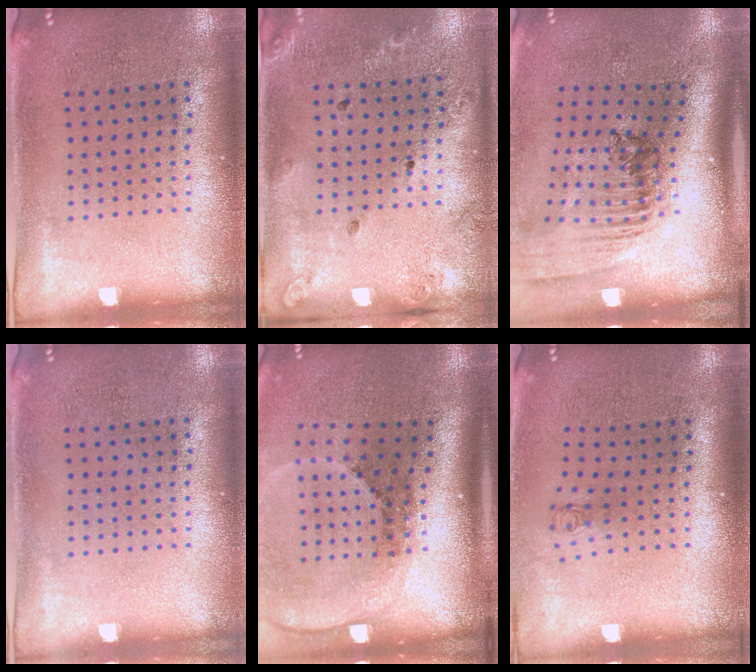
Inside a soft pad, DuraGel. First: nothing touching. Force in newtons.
{"total": 1.3, "press": 1.2, "slide": 0.4}
{"total": 2.4, "press": 1.7, "slide": 1.7}
{"total": 0.0}
{"total": 2.7, "press": 1.9, "slide": 2.0}
{"total": 0.8, "press": 0.4, "slide": 0.7}